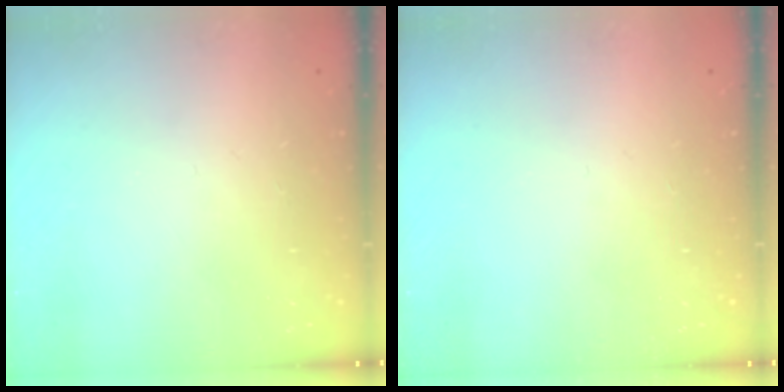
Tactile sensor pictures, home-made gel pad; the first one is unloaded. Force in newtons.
{"total": 0.0}